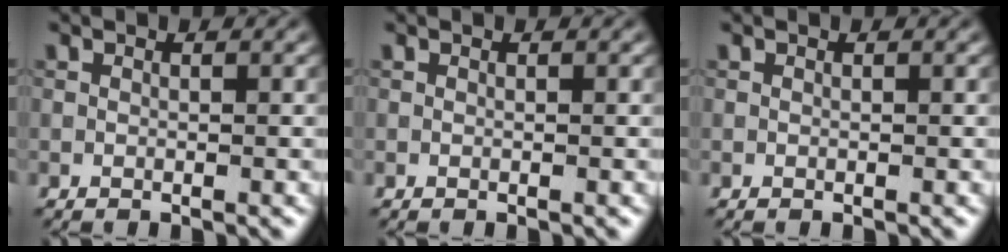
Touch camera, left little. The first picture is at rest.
{"total": 0.0}
{"total": 0.0}